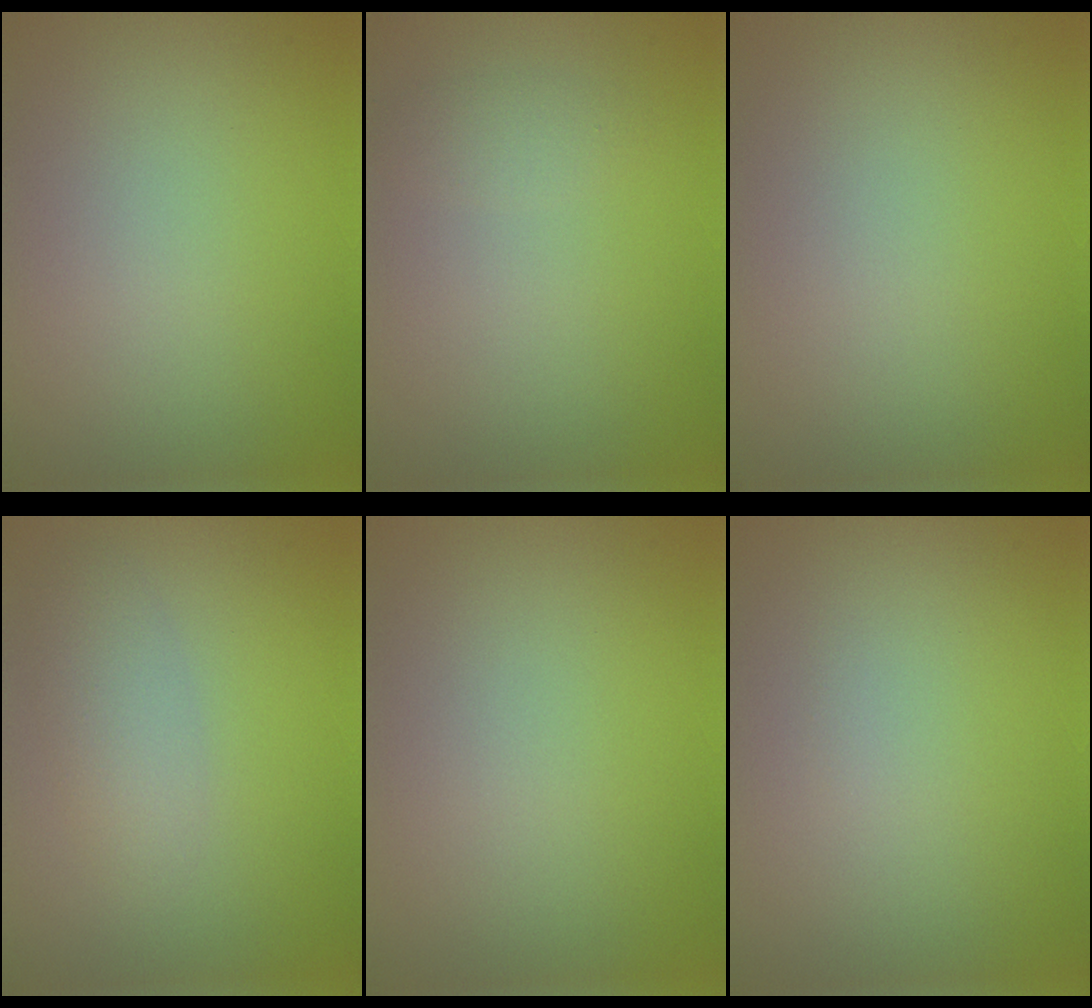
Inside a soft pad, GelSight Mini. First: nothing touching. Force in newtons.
{"total": 1.1, "press": 1.1, "slide": 0.0}
{"total": 0.0}
{"total": 2.4, "press": 2.4, "slide": 0.1}
{"total": 0.0}
{"total": 0.0}